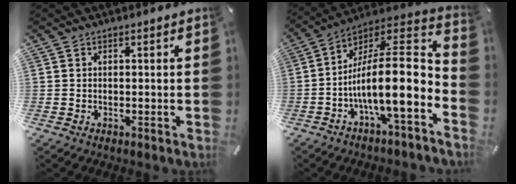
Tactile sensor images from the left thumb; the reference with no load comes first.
{"total": 16.8, "force": [-5.4, 5.0, 15.1], "torque": [-0.253, -0.022, -0.096]}